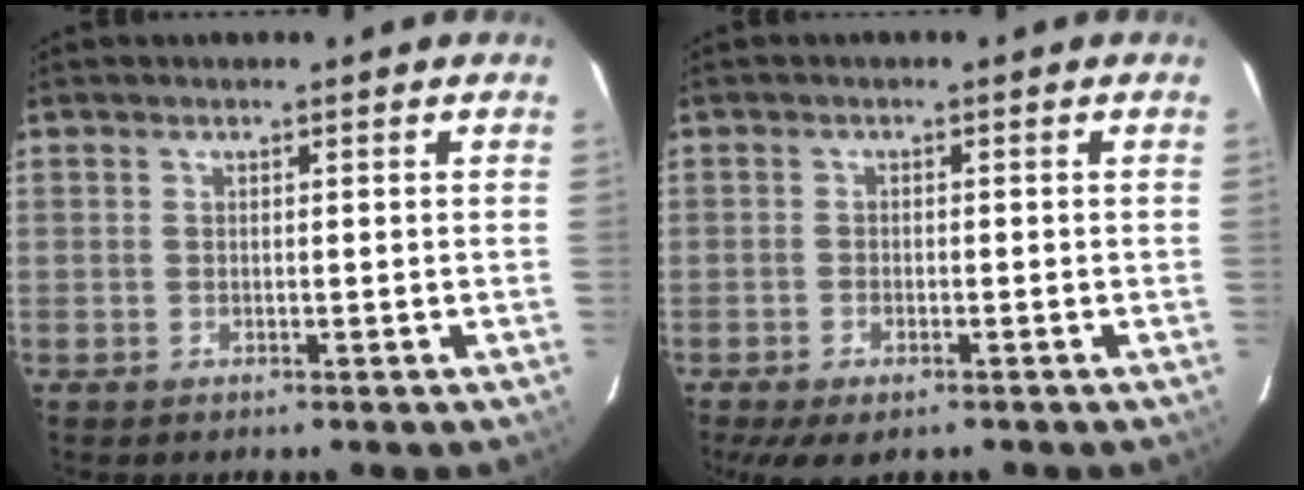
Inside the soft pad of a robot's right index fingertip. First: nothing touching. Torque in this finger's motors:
{"motor_torque": [0.64, -0.49, 0.28, 0.06]}